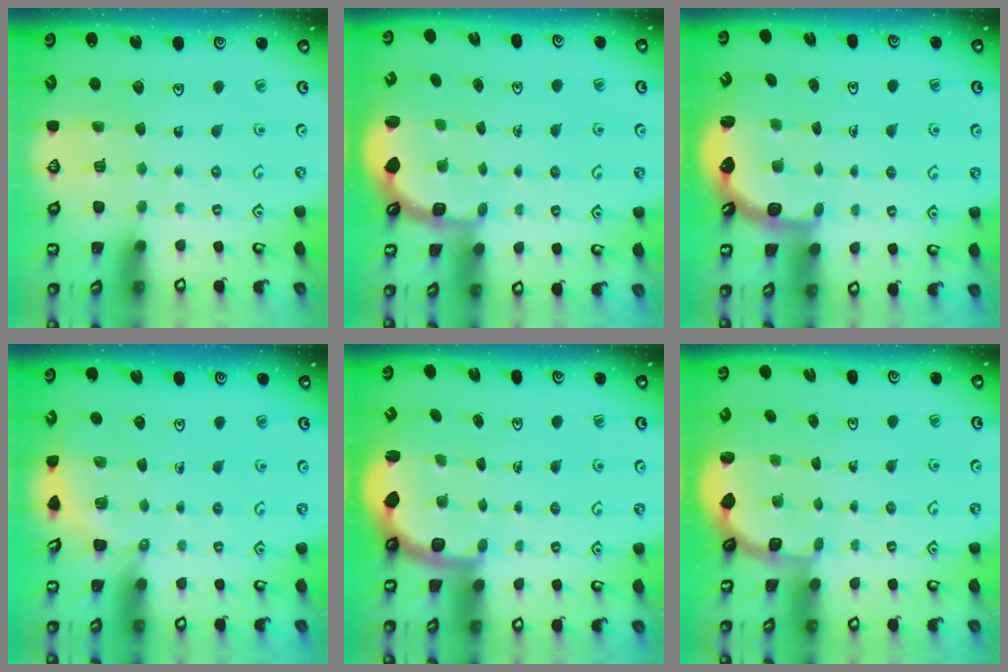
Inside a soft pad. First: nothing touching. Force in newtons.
{"total": 3.0, "press": 2.0, "slide": 2.2}
{"total": 2.5, "press": 2.1, "slide": 1.3}
{"total": 2.7, "press": 2.7, "slide": 0.2}
{"total": 2.3, "press": 2.0, "slide": 1.1}
{"total": 2.0, "press": 1.8, "slide": 0.7}